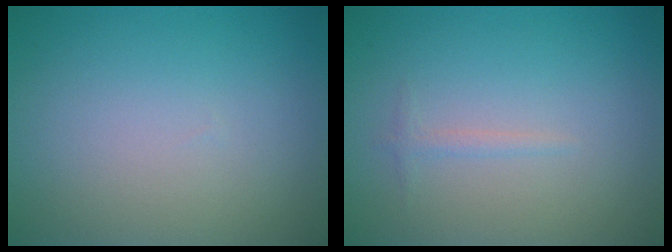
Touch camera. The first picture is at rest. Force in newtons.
{"total": 0.7, "press": 0.7, "slide": 0.0}